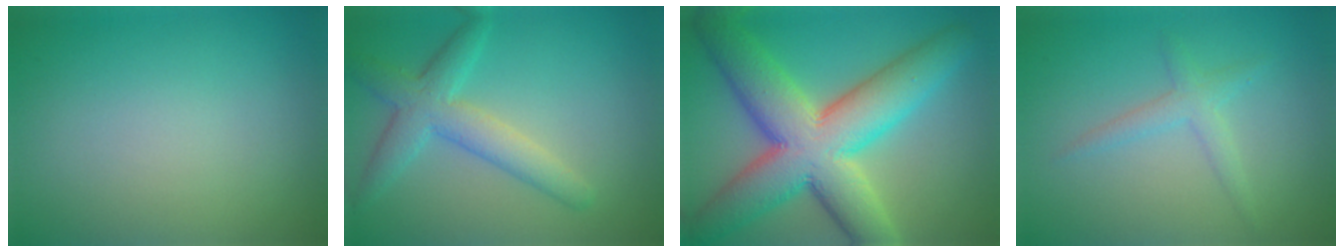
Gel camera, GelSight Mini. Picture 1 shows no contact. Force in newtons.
{"total": 4.3, "press": 4.3, "slide": 0.1}
{"total": 12.1, "press": 12.1, "slide": 0.6}
{"total": 1.9, "press": 1.9, "slide": 0.1}